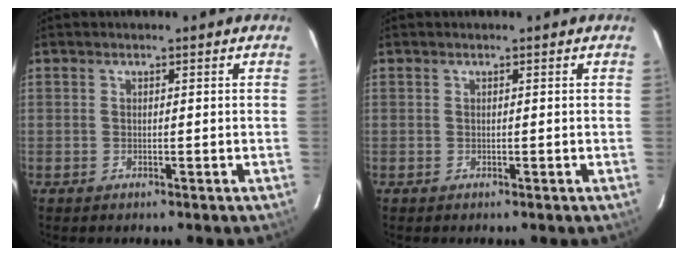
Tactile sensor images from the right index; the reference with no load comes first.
{"total": 0.0}